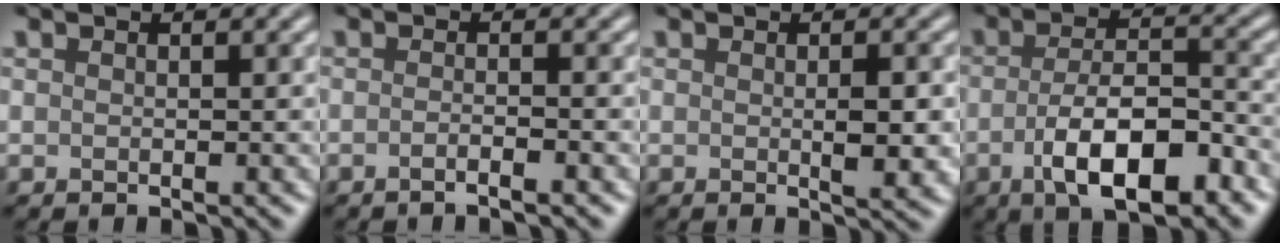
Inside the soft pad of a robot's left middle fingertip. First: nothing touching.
{"total": 1.9, "force": [-1.0, 0.4, 1.5], "torque": [-0.019, -0.003, -0.024]}
{"total": 2.5, "force": [-0.1, 0.6, 2.5], "torque": [-0.038, -0.006, 0.000]}
{"total": 8.2, "force": [-3.2, 3.1, 6.9], "torque": [-0.123, 0.003, -0.054]}